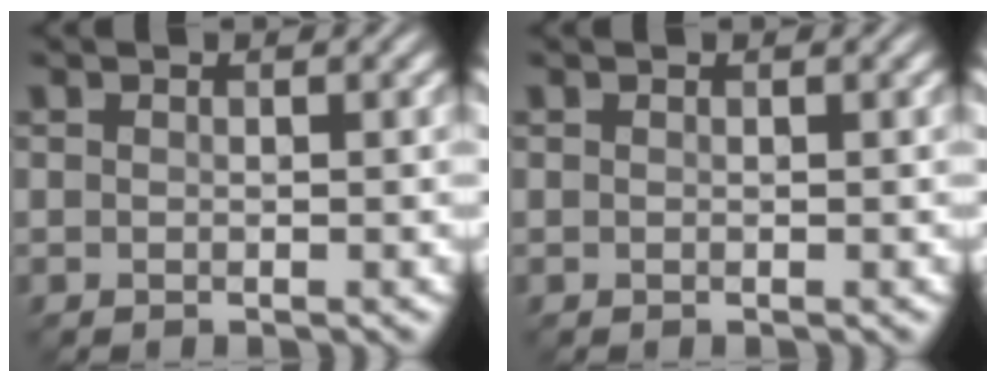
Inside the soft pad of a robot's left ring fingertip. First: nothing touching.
{"total": 0.0}